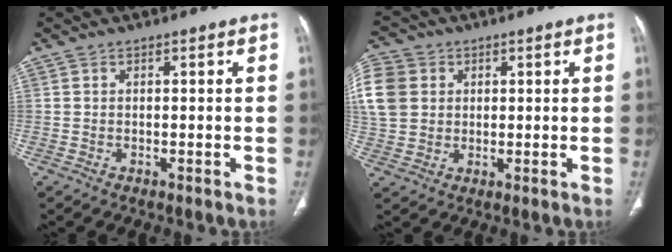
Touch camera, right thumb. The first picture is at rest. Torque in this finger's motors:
{"motor_torque": [0.40, 0.43, 0.56, -0.04, 0.10]}